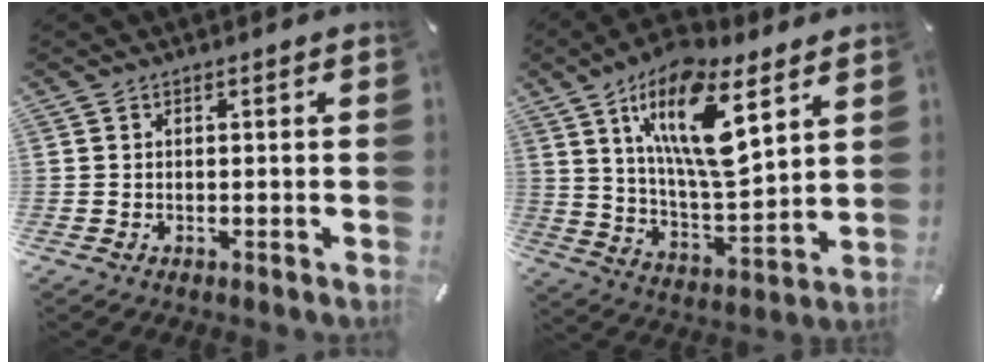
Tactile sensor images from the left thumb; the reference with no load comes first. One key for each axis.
{"total": 19.1, "fx": 10.0, "fy": 7.0, "fz": 14.7, "tx": -0.279, "ty": -0.041, "tz": 0.162}